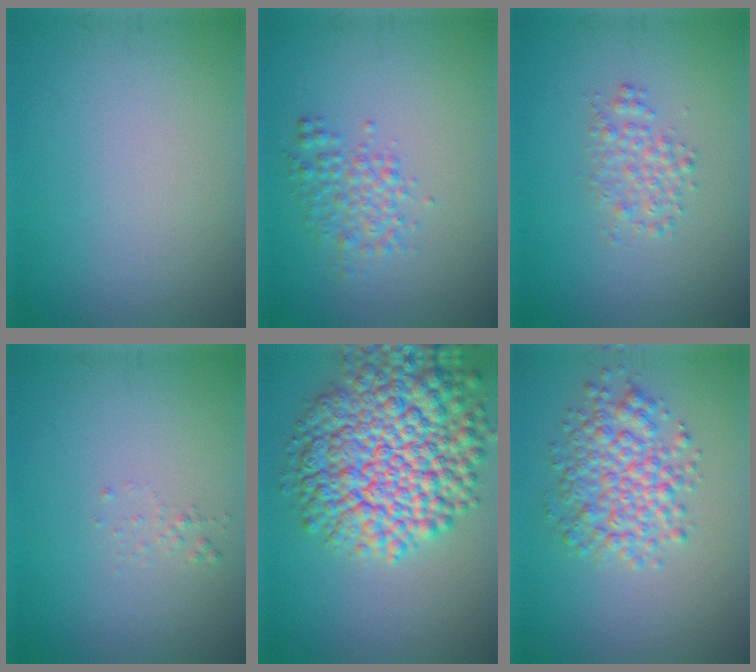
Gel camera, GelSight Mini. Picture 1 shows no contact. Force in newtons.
{"total": 2.5, "press": 2.5, "slide": 0.0}
{"total": 2.0, "press": 2.0, "slide": 0.0}
{"total": 0.6, "press": 0.6, "slide": 0.1}
{"total": 12.2, "press": 12.2, "slide": 0.4}
{"total": 4.8, "press": 4.8, "slide": 0.1}